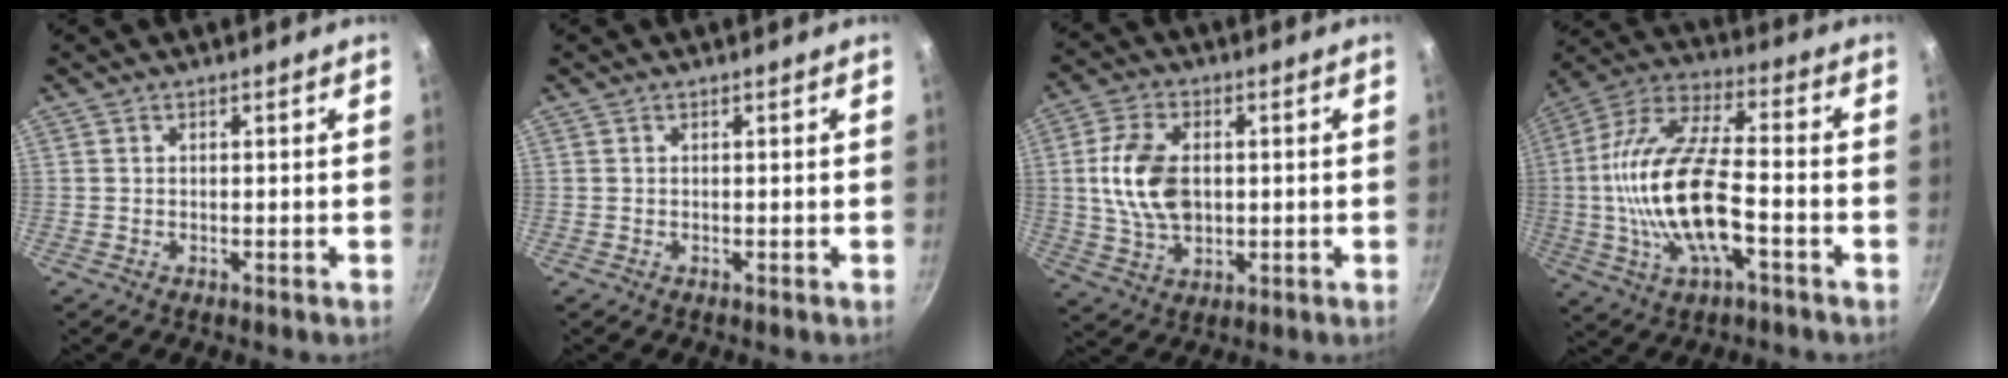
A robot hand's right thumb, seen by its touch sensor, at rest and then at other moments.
{"total": 0.0}
{"total": 12.2, "force": [0.9, 7.9, 9.3], "torque": [-0.163, 0.002, 0.017]}
{"total": 19.6, "force": [-3.8, 7.9, 17.5], "torque": [-0.341, 0.031, -0.083]}